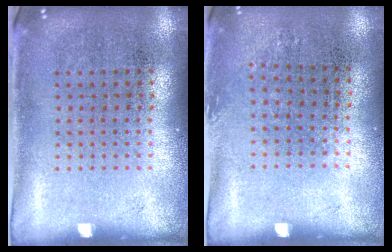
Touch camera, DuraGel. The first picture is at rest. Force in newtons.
{"total": 0.8, "press": 0.7, "slide": 0.4}